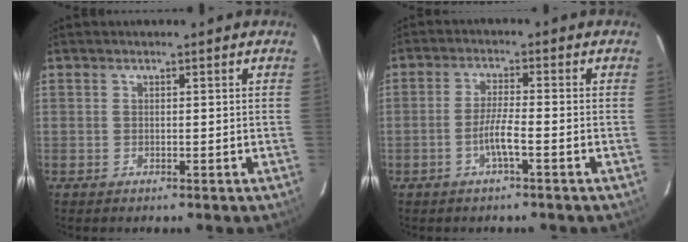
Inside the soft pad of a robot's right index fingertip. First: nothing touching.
{"total": 4.0, "force": [-2.0, -0.3, 3.4], "torque": [-0.071, -0.001, -0.038]}